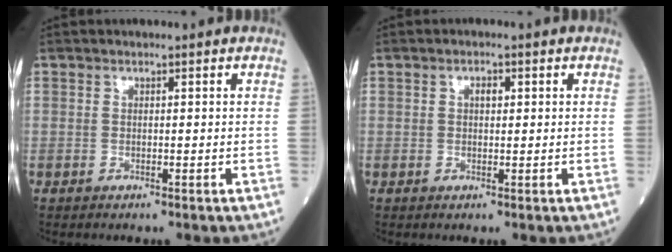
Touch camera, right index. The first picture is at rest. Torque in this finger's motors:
{"motor_torque": [0.08, 0.00, 0.01, 0.02]}